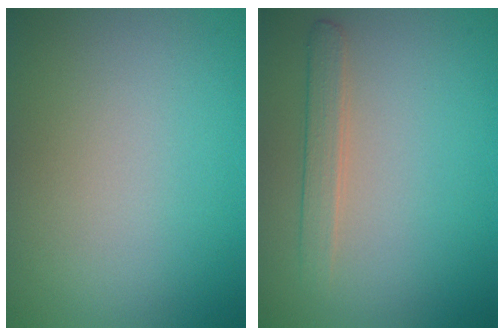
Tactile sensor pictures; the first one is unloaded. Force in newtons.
{"total": 1.8, "press": 1.8, "slide": 0.1}